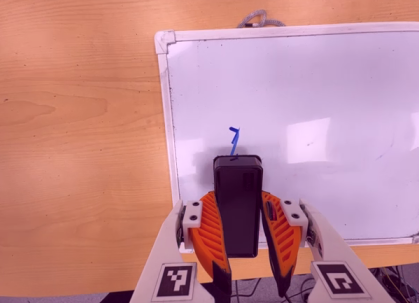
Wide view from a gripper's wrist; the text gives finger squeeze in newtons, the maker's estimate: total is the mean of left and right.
{"total": 8.8, "left": 6.3, "right": 11.3}